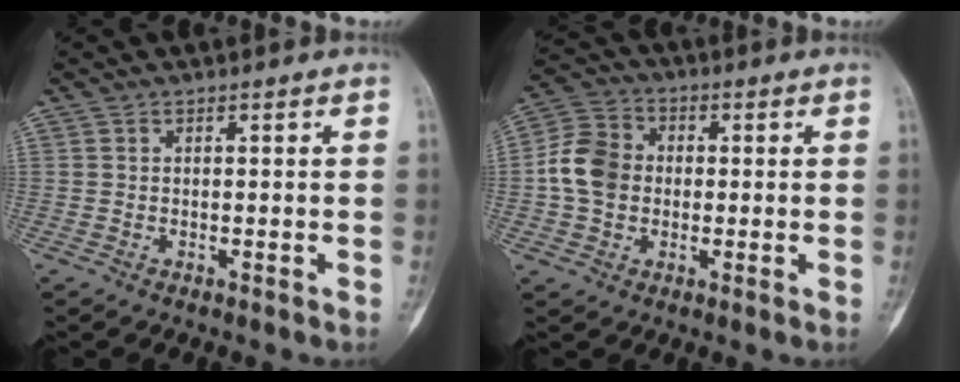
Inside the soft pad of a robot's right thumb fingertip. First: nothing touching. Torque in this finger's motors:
{"motor_torque": [0.56, 0.52, 0.04, 0.01, 0.02]}